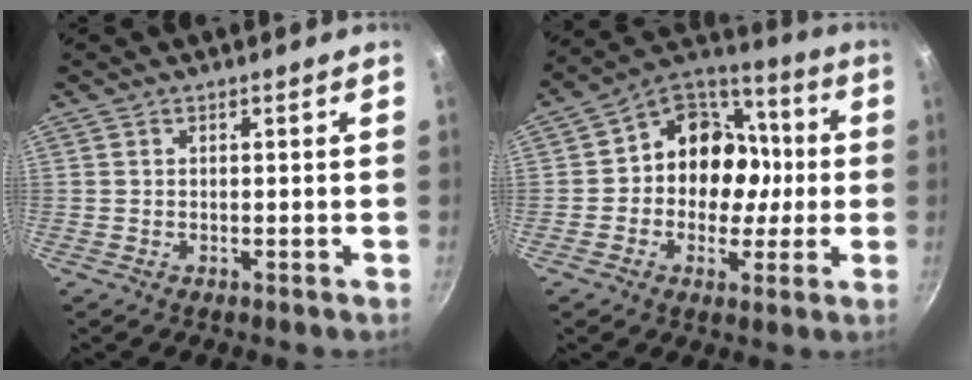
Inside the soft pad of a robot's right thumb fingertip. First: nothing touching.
{"total": 14.9, "force": [-0.4, 12.6, 8.1], "torque": [-0.071, 0.038, -0.023]}